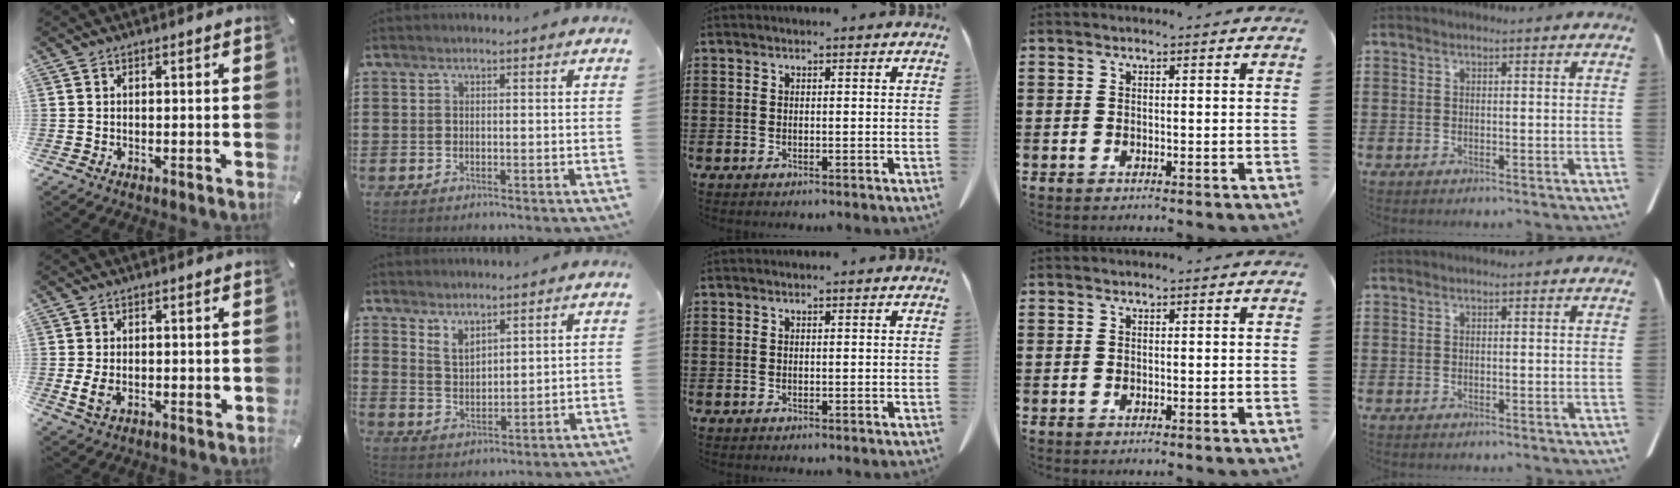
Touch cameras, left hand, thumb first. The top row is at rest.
{"thumb": {"total": 3.8, "force": [-0.2, 2.4, 3.0], "torque": [-0.067, -0.009, -0.007]}, "index": {"total": 3.3, "force": [3.0, 1.1, 0.9], "torque": [-0.024, -0.004, 0.056]}}